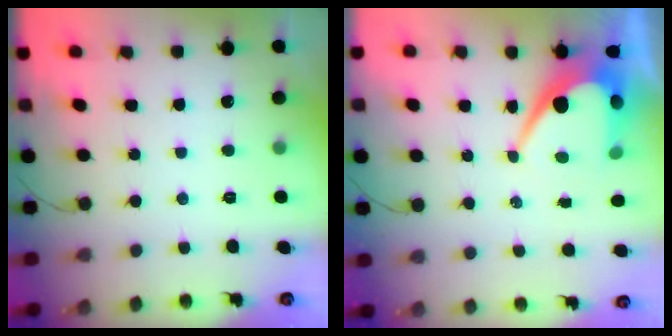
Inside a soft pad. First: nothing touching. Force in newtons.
{"total": 9.6, "press": 9.5, "slide": 0.8}